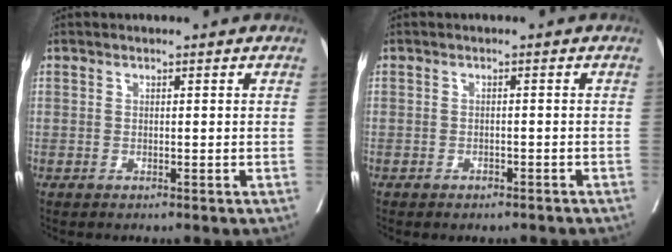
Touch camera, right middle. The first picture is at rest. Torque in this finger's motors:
{"motor_torque": [1.01, -1.13, 0.16, 0.09]}